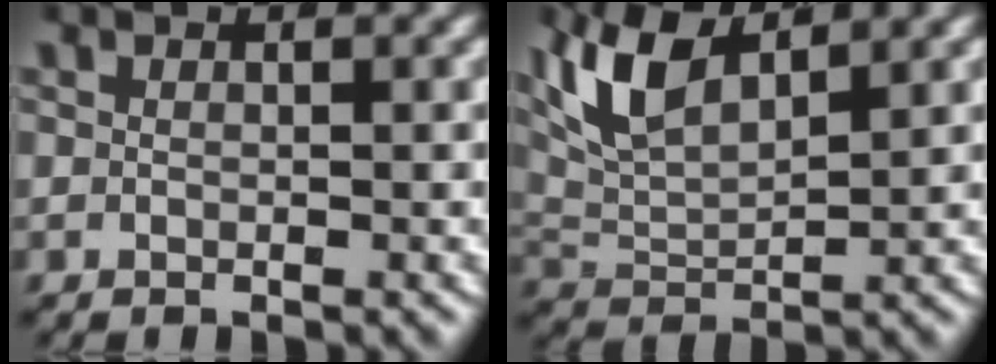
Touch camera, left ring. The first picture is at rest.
{"total": 6.5, "force": [2.4, 3.9, 4.5], "torque": [-0.119, -0.014, 0.051]}